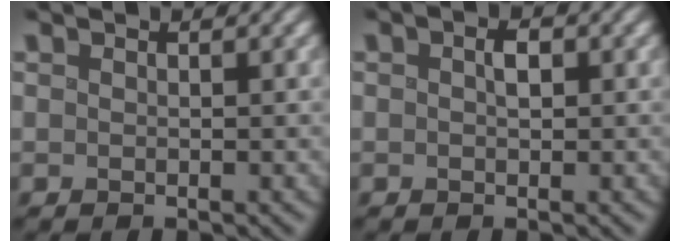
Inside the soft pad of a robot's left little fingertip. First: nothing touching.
{"total": 1.5, "force": [0.1, 0.8, 1.3], "torque": [-0.025, 0.005, -0.001]}